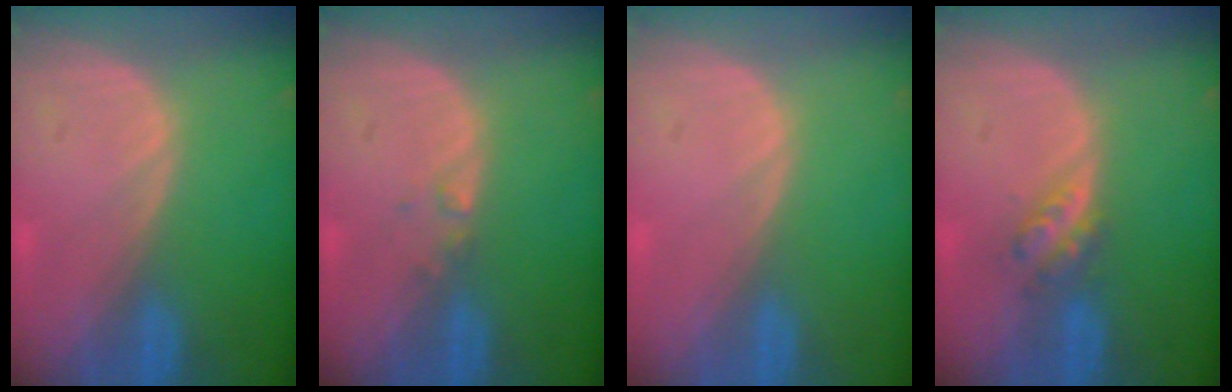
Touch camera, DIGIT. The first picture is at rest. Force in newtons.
{"total": 0.9, "press": 0.9, "slide": 0.1}
{"total": 0.6, "press": 0.1, "slide": 0.6}
{"total": 3.7, "press": 3.1, "slide": 1.9}